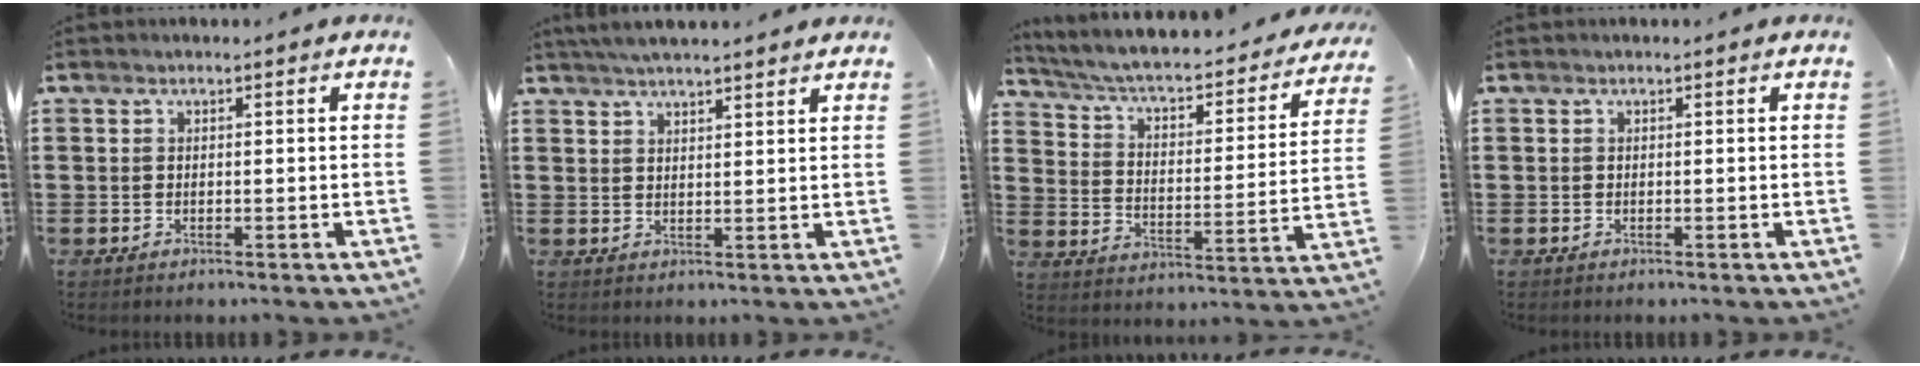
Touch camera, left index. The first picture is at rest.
{"total": 3.4, "force": [3.2, 0.0, 1.1], "torque": [-0.031, -0.002, 0.060]}
{"total": 4.5, "force": [3.8, 0.4, 2.4], "torque": [-0.066, -0.038, 0.054]}
{"total": 0.0}